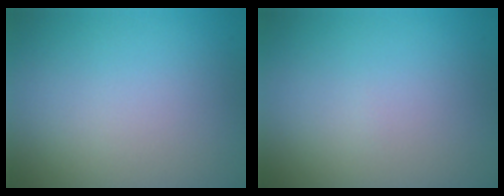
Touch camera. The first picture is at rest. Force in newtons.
{"total": 0.0}